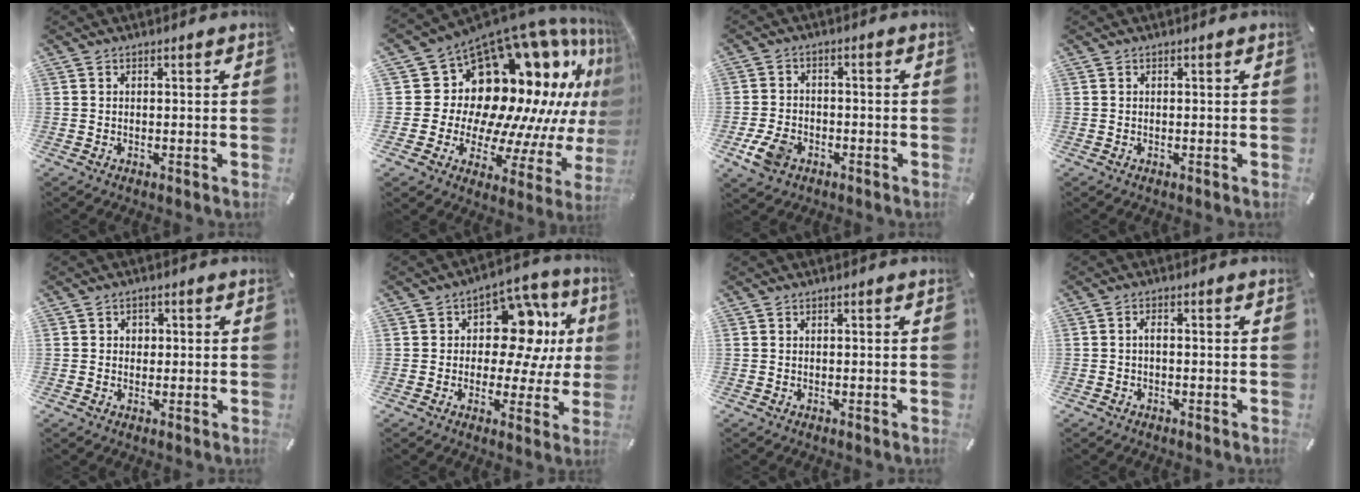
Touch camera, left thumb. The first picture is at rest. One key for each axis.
{"total": 21.4, "fx": 9.7, "fy": 14.3, "fz": 12.7, "tx": -0.170, "ty": -0.135, "tz": 0.204}
{"total": 6.5, "fx": -3.0, "fy": 4.6, "fz": 3.4, "tx": -0.085, "ty": 0.009, "tz": -0.058}
{"total": 0.0}
{"total": 2.3, "fx": -0.2, "fy": 2.1, "fz": 0.8, "tx": -0.002, "ty": 0.001, "tz": -0.011}
{"total": 15.1, "fx": 3.9, "fy": 10.0, "fz": 10.6, "tx": -0.156, "ty": -0.020, "tz": 0.070}
{"total": 0.0}
{"total": 1.7, "fx": -0.6, "fy": 0.8, "fz": 1.3, "tx": -0.027, "ty": 0.004, "tz": -0.013}